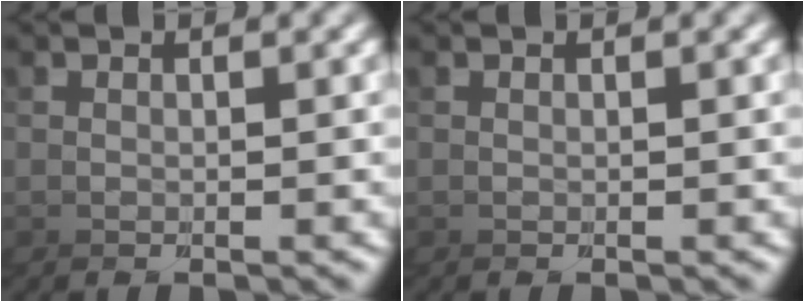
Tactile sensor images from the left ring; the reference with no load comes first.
{"total": 0.0}